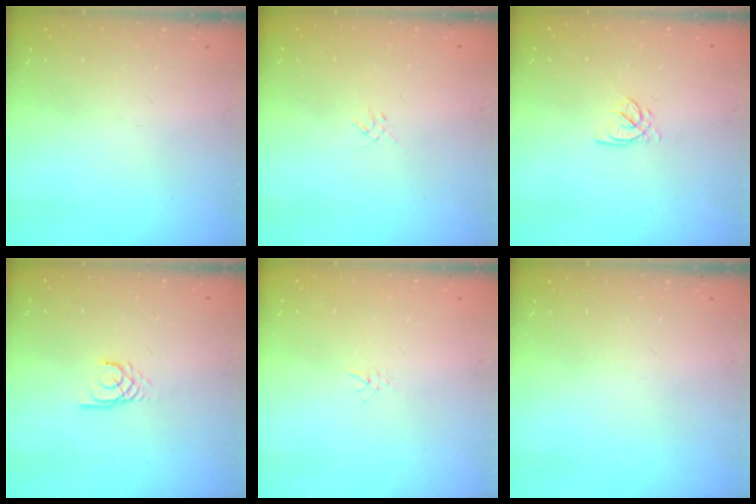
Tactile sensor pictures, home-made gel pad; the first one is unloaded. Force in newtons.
{"total": 1.3, "press": 1.2, "slide": 0.5}
{"total": 2.3, "press": 2.3, "slide": 0.3}
{"total": 2.2, "press": 2.2, "slide": 0.2}
{"total": 1.9, "press": 1.9, "slide": 0.3}
{"total": 0.0}